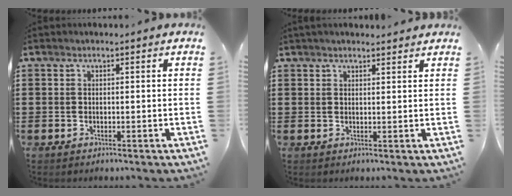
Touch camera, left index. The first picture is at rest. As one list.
[{"total": 1.5, "force": [1.4, 0.3, 0.1], "torque": [-0.005, 0.003, 0.028]}]